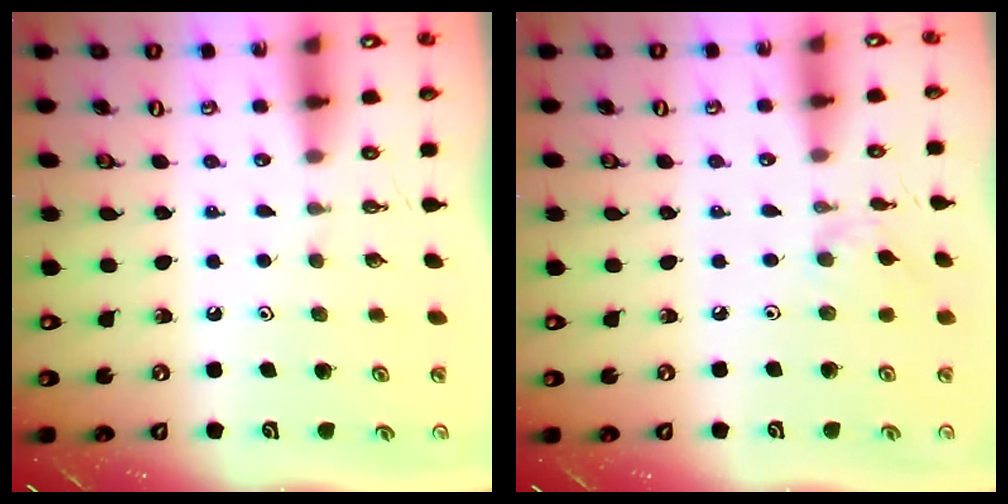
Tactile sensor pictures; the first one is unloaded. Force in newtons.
{"total": 1.7, "press": 1.7, "slide": 0.4}